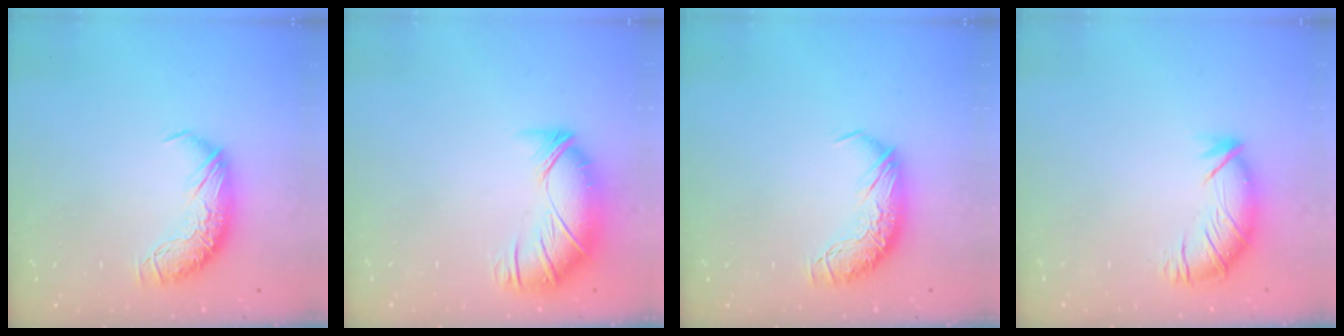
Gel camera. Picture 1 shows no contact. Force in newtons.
{"total": 3.0, "press": 1.9, "slide": 2.3}
{"total": 0.0}
{"total": 2.8, "press": 2.0, "slide": 2.0}